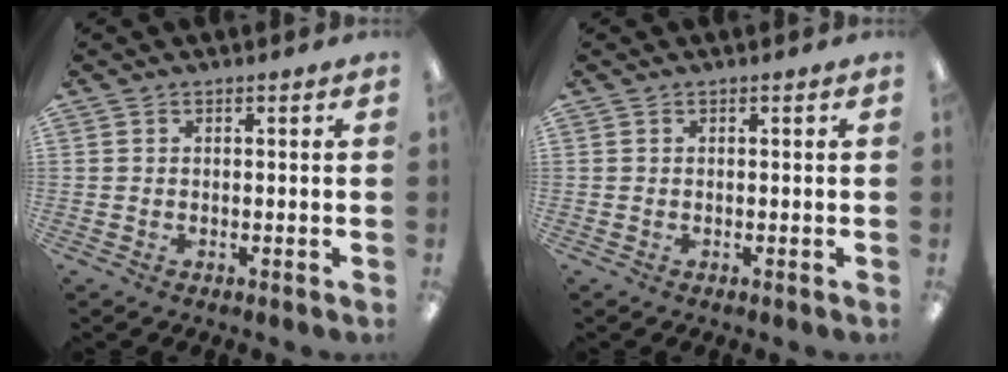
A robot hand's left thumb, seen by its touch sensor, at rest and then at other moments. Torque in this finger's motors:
{"motor_torque": [0.00, 0.00, 0.00, 0.00, 0.00]}